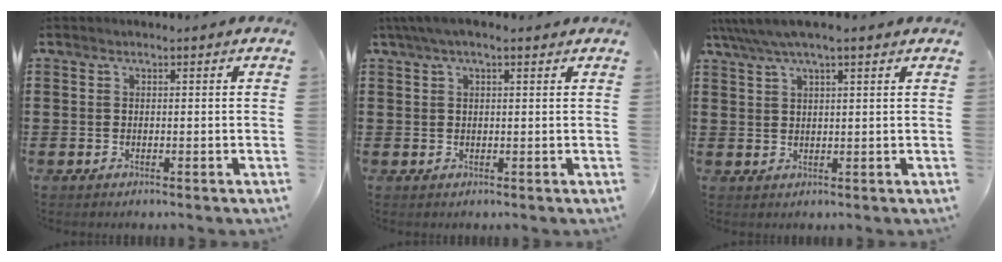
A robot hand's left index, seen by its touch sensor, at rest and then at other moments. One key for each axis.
{"total": 2.7, "fx": 1.5, "fy": 1.0, "fz": 2.1, "tx": -0.043, "ty": 0.006, "tz": 0.026}
{"total": 3.9, "fx": 2.8, "fy": 0.7, "fz": 2.5, "tx": -0.055, "ty": 0.001, "tz": 0.050}